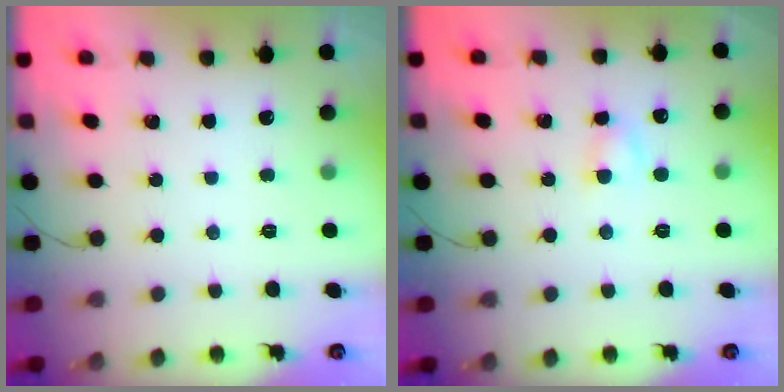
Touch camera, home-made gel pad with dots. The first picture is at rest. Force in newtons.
{"total": 3.1, "press": 2.9, "slide": 1.0}